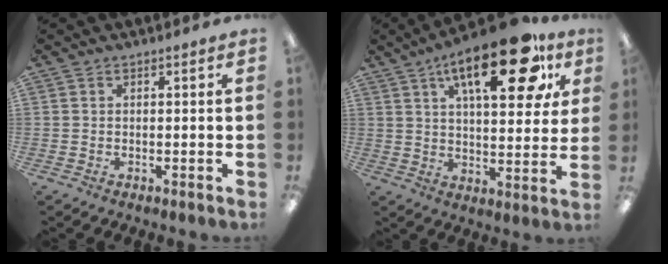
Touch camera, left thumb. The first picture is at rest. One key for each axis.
{"total": 22.7, "fx": 11.7, "fy": 8.9, "fz": 17.3, "tx": -0.256, "ty": -0.042, "tz": 0.179}